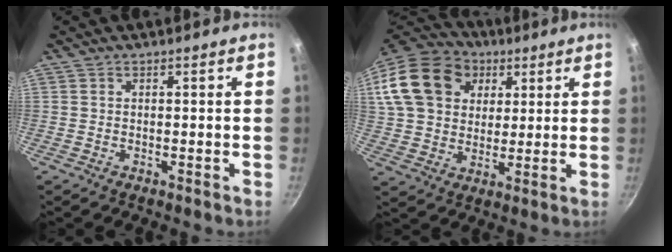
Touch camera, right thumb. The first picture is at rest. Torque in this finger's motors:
{"motor_torque": [0.26, 3.37, 1.38, 0.18, 0.44]}